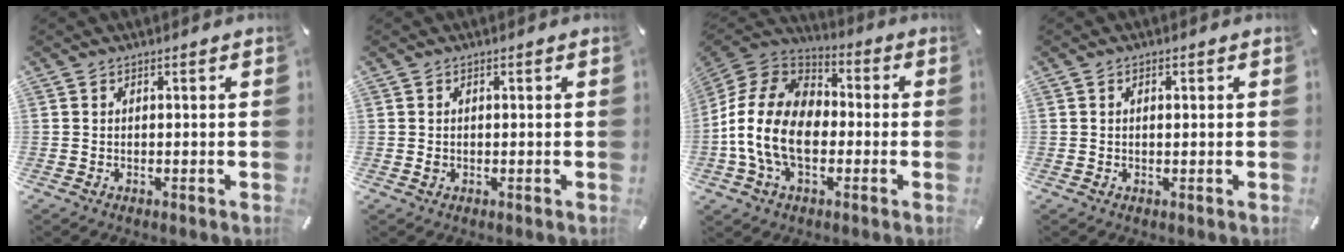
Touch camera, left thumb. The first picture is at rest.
{"total": 1.0, "force": [-0.1, 0.7, 0.6], "torque": [-0.012, 0.002, -0.003]}
{"total": 17.2, "force": [-4.6, 11.9, 11.5], "torque": [-0.250, 0.041, -0.088]}
{"total": 1.1, "force": [0.1, 0.7, 0.9], "torque": [-0.019, 0.004, 0.000]}